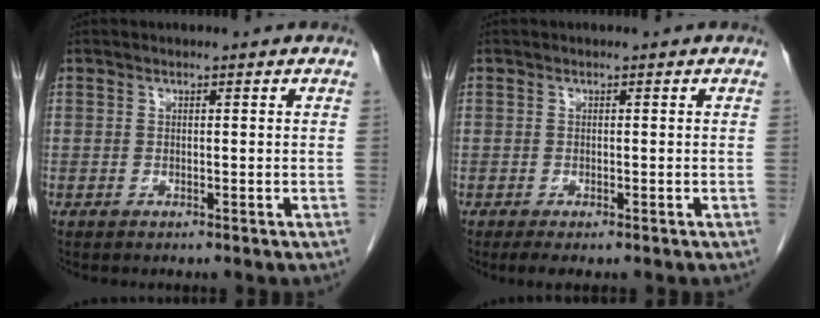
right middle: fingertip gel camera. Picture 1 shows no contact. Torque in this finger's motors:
{"motor_torque": [0.29, -0.07, -0.02, 0.01]}